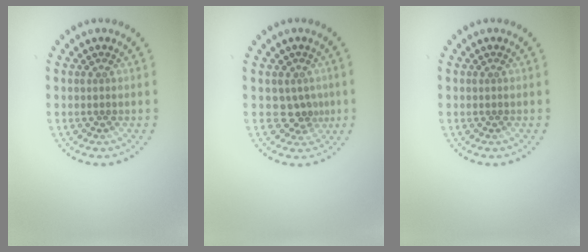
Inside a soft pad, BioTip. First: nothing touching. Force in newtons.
{"total": 2.1, "press": 1.6, "slide": 1.5}
{"total": 0.0}